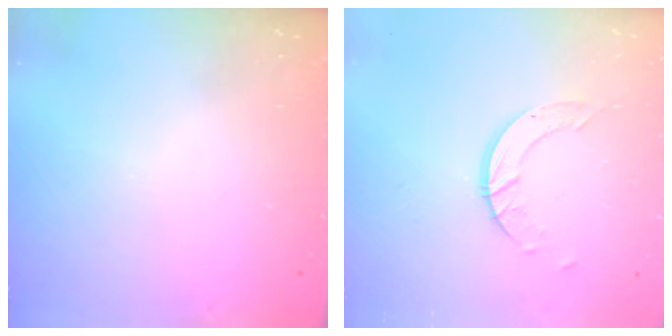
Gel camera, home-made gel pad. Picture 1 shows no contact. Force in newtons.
{"total": 5.9, "press": 5.9, "slide": 0.5}